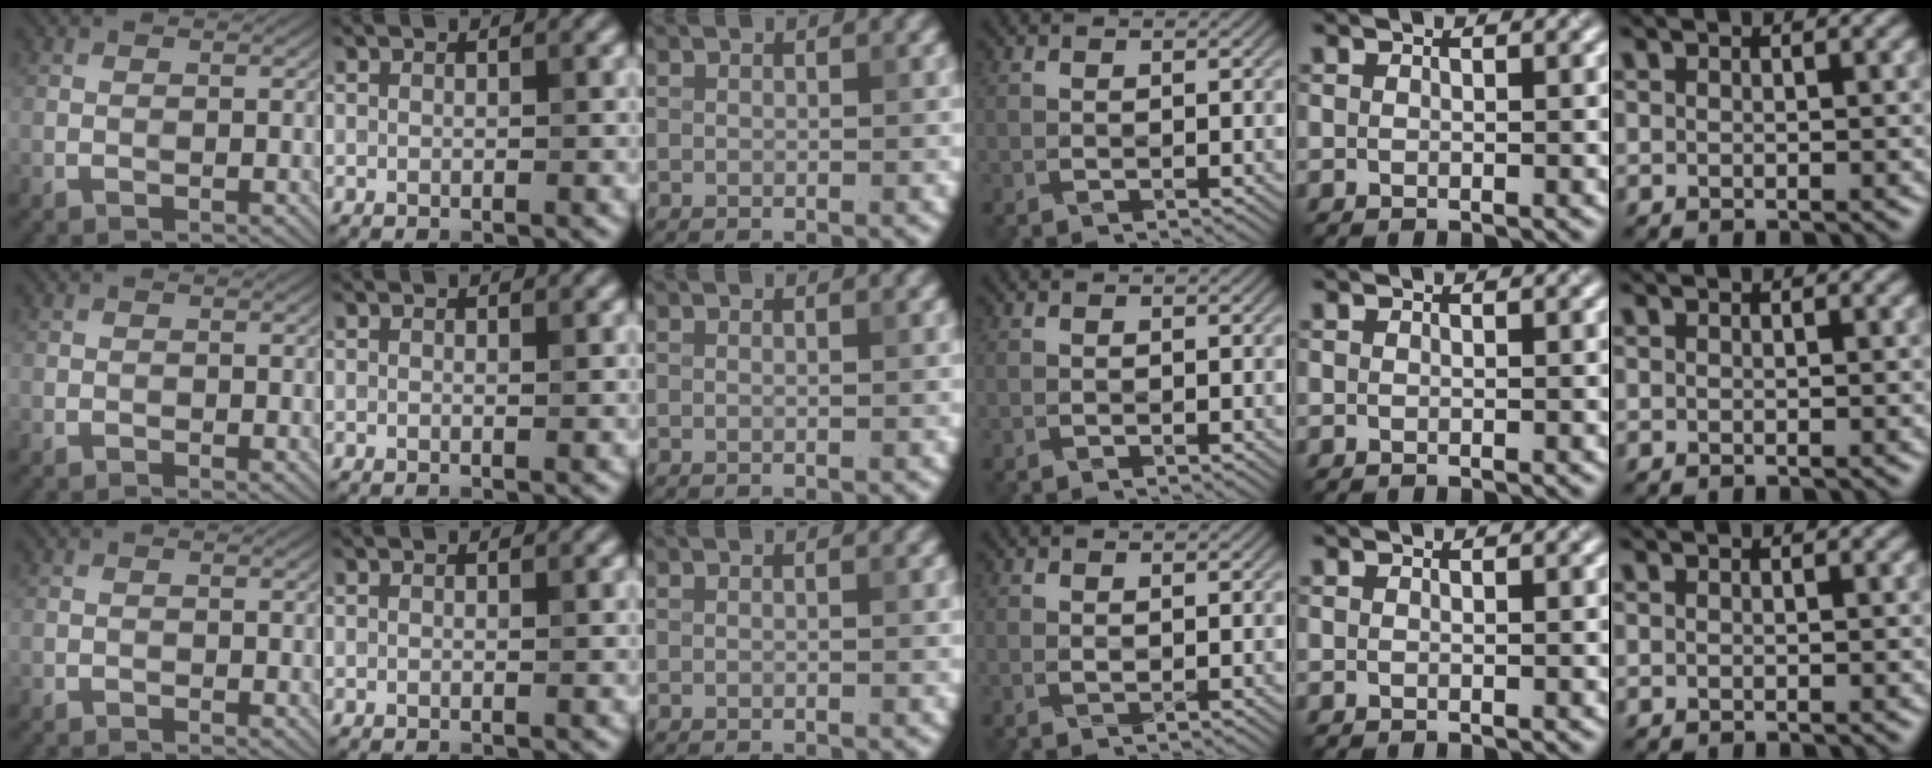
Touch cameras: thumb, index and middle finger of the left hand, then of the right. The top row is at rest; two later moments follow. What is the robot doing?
{"motion": "wrap", "object": "aluminum foil"}